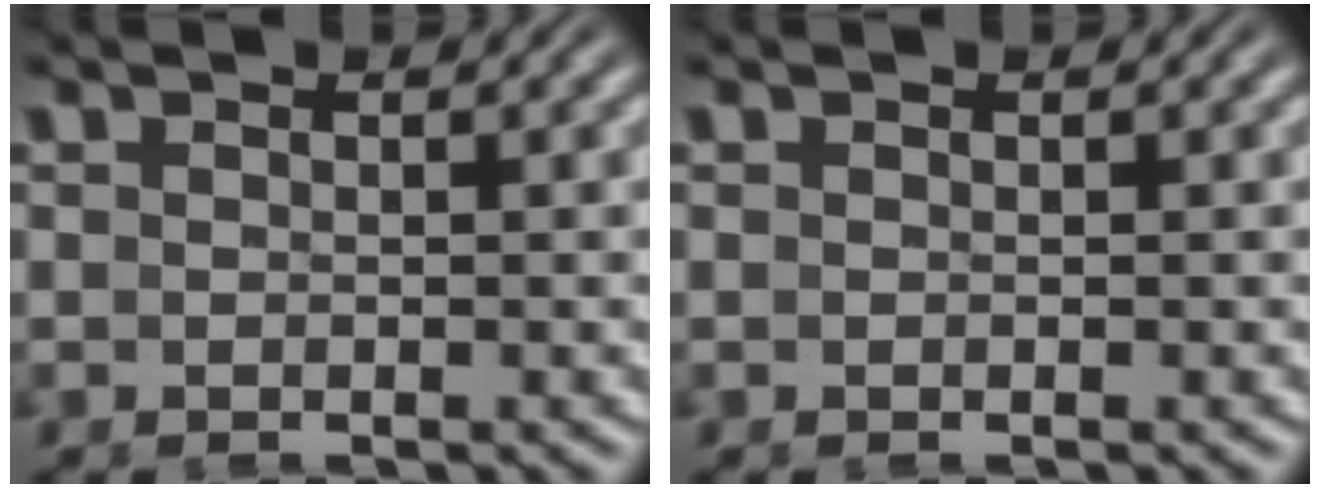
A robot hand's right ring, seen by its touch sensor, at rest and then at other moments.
{"total": 0.0}